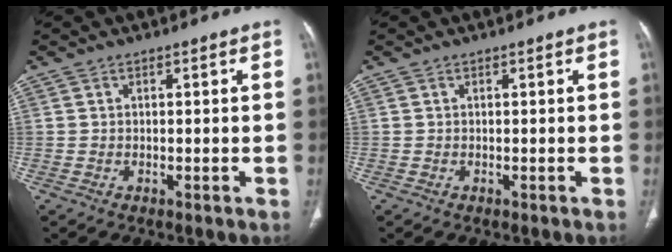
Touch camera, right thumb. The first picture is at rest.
{"total": 0.0}